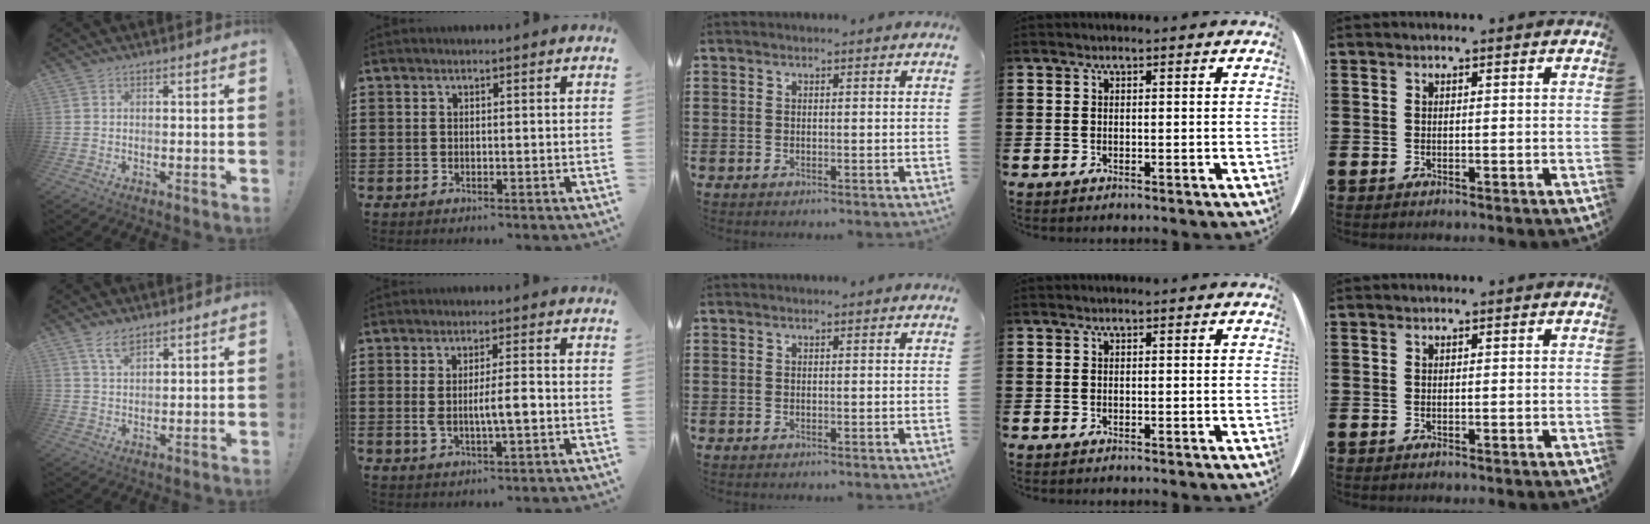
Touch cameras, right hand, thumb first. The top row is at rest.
{"thumb": {"total": 5.1, "force": [3.6, 2.1, 3.1], "torque": [-0.052, -0.017, 0.064]}, "index": {"total": 5.3, "force": [-0.5, 1.1, 5.1], "torque": [-0.097, -0.002, -0.012]}}